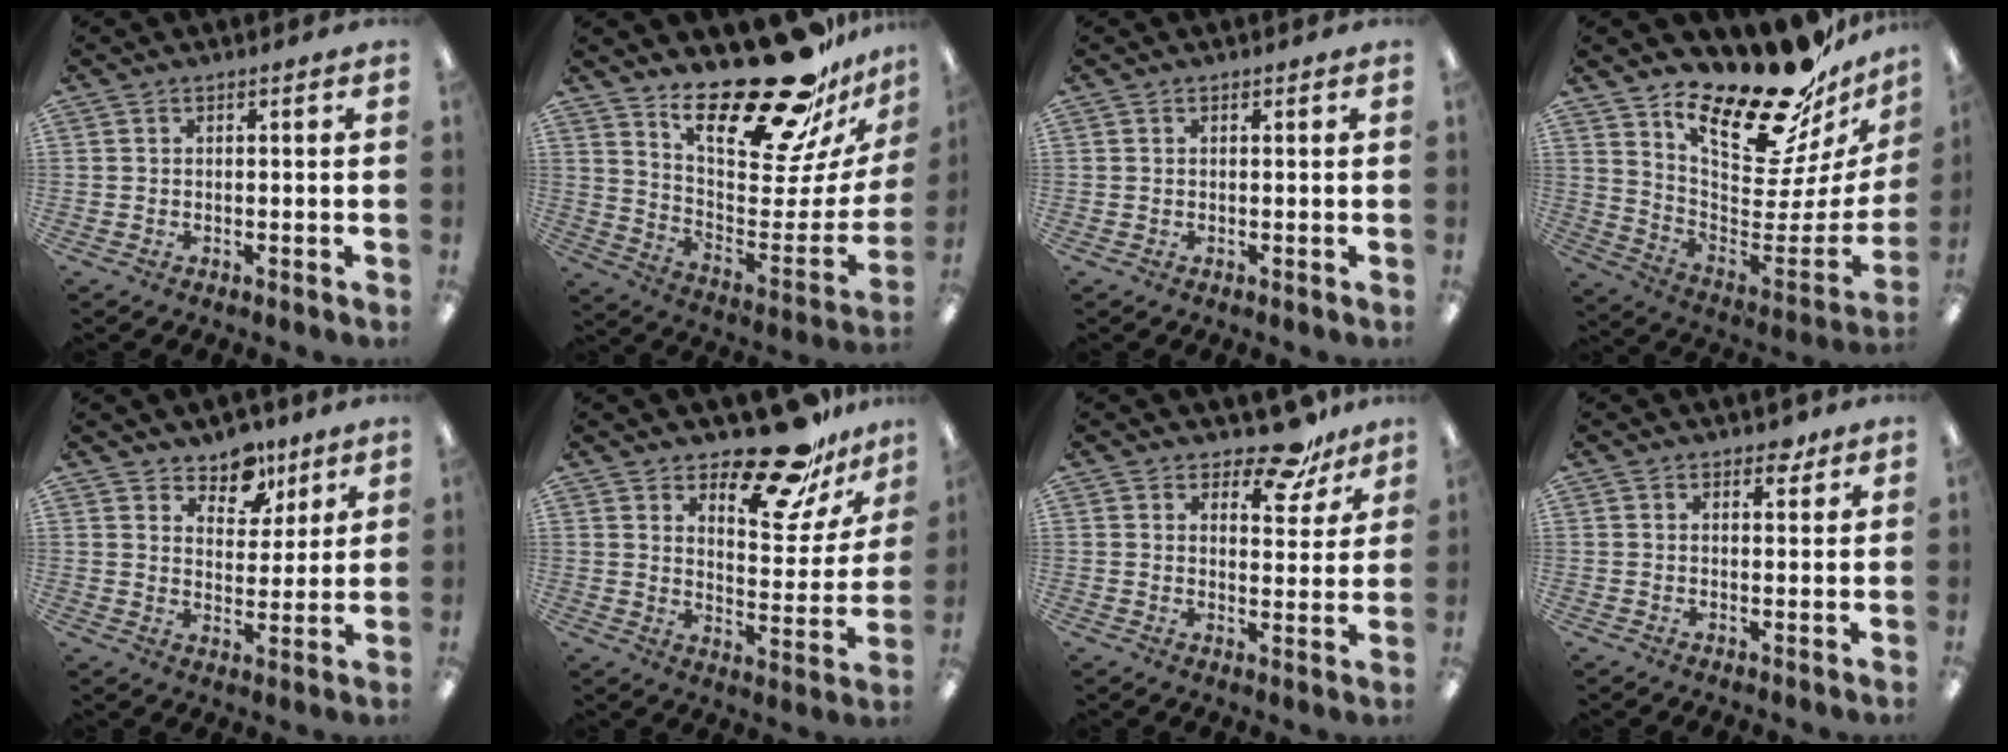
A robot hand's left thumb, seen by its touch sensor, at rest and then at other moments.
{"total": 26.5, "force": [20.3, 8.1, 15.0], "torque": [-0.210, -0.146, 0.338]}
{"total": 0.0}
{"total": 22.9, "force": [18.2, 7.2, 11.8], "torque": [-0.141, -0.157, 0.306]}
{"total": 8.9, "force": [7.0, 5.1, 2.2], "torque": [-0.024, -0.047, 0.125]}
{"total": 19.0, "force": [14.8, 6.6, 9.8], "torque": [-0.141, -0.100, 0.249]}
{"total": 10.2, "force": [8.2, 4.1, 4.4], "torque": [-0.058, -0.053, 0.146]}
{"total": 3.0, "force": [2.2, 1.6, 1.1], "torque": [0.000, -0.007, 0.037]}